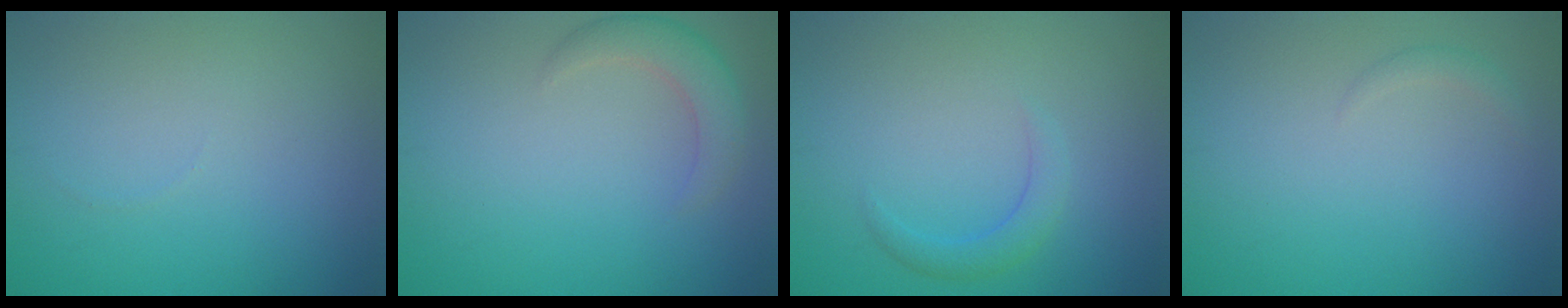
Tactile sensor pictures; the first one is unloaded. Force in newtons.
{"total": 2.8, "press": 2.8, "slide": 0.2}
{"total": 1.8, "press": 1.8, "slide": 0.2}
{"total": 0.8, "press": 0.8, "slide": 0.1}